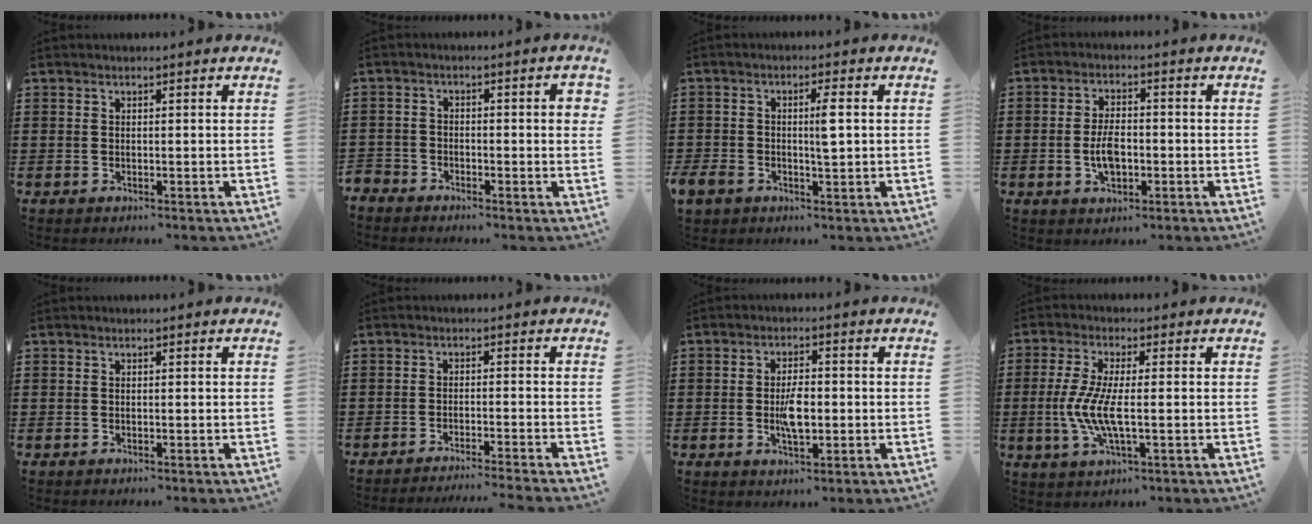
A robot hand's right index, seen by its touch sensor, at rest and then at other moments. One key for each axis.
{"total": 2.7, "fx": -2.3, "fy": 0.9, "fz": 1.2, "tx": -0.019, "ty": 0.006, "tz": -0.049}
{"total": 4.2, "fx": -0.2, "fy": 1.8, "fz": 3.7, "tx": -0.091, "ty": -0.001, "tz": -0.014}
{"total": 5.0, "fx": -1.0, "fy": 2.6, "fz": 4.2, "tx": -0.082, "ty": 0.007, "tz": -0.019}
{"total": 0.0}
{"total": 2.2, "fx": -2.0, "fy": -0.6, "fz": 0.5, "tx": -0.009, "ty": -0.001, "tz": -0.042}
{"total": 5.0, "fx": -0.5, "fy": 2.0, "fz": 4.6, "tx": -0.086, "ty": -0.004, "tz": -0.016}
{"total": 7.0, "fx": -1.2, "fy": 1.7, "fz": 6.7, "tx": -0.159, "ty": -0.015, "tz": -0.033}